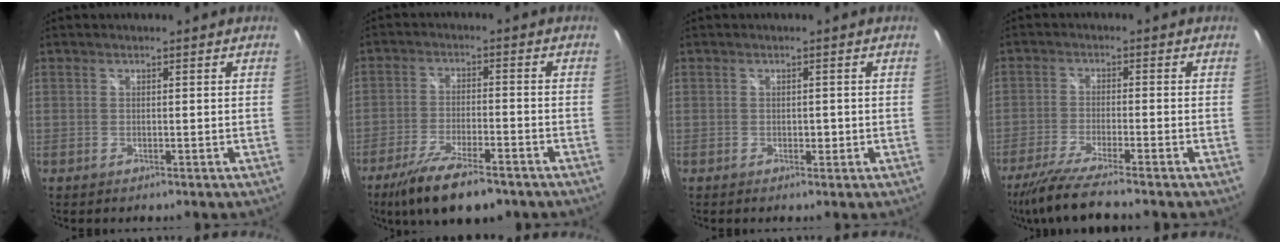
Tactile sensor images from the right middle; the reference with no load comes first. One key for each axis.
{"total": 13.2, "fx": -9.5, "fy": 3.5, "fz": 8.4, "tx": -0.179, "ty": -0.036, "tz": -0.162}
{"total": 1.1, "fx": -0.3, "fy": 0.9, "fz": 0.6, "tx": -0.006, "ty": -0.001, "tz": -0.005}
{"total": 9.8, "fx": -8.4, "fy": -0.6, "fz": 5.1, "tx": -0.115, "ty": -0.033, "tz": -0.148}